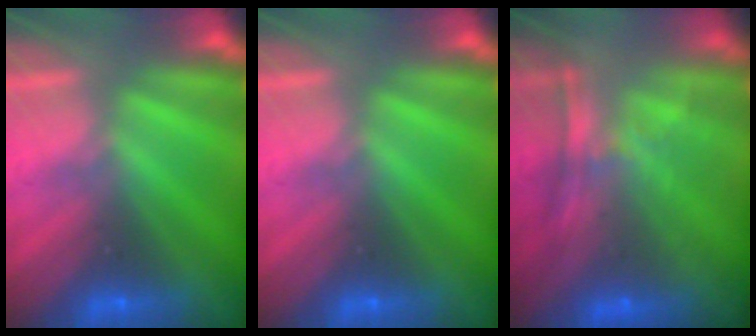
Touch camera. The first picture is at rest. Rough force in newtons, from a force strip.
{"total": 0.0}
{"total": 7.2}